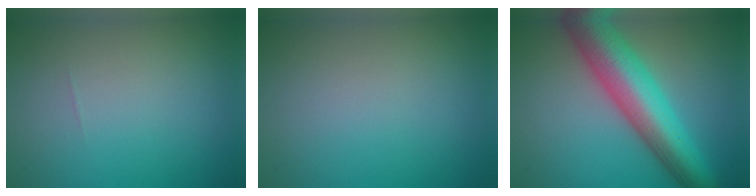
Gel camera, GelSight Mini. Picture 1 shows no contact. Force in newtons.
{"total": 0.0}
{"total": 9.5, "press": 9.5, "slide": 0.3}